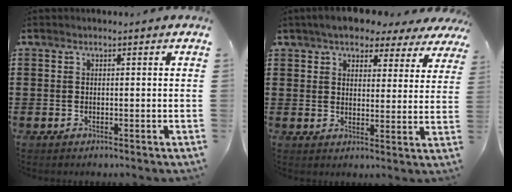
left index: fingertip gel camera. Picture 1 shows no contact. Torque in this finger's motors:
{"motor_torque": [2.14, 0.00, 1.05, 0.21]}